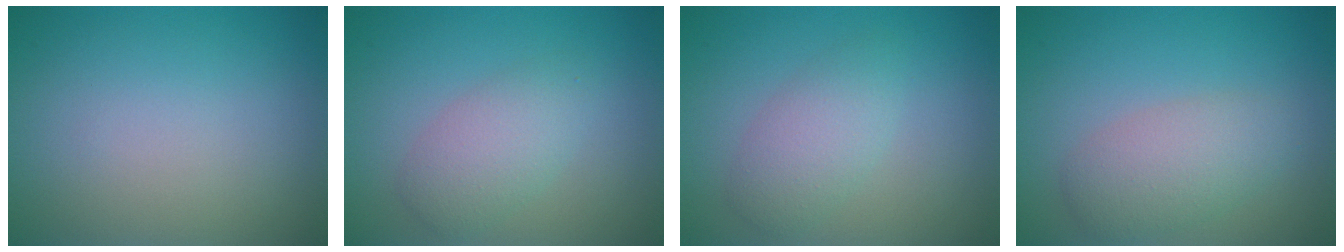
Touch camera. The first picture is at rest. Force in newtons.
{"total": 3.2, "press": 3.2, "slide": 0.1}
{"total": 2.9, "press": 2.9, "slide": 0.2}
{"total": 3.5, "press": 3.5, "slide": 0.1}